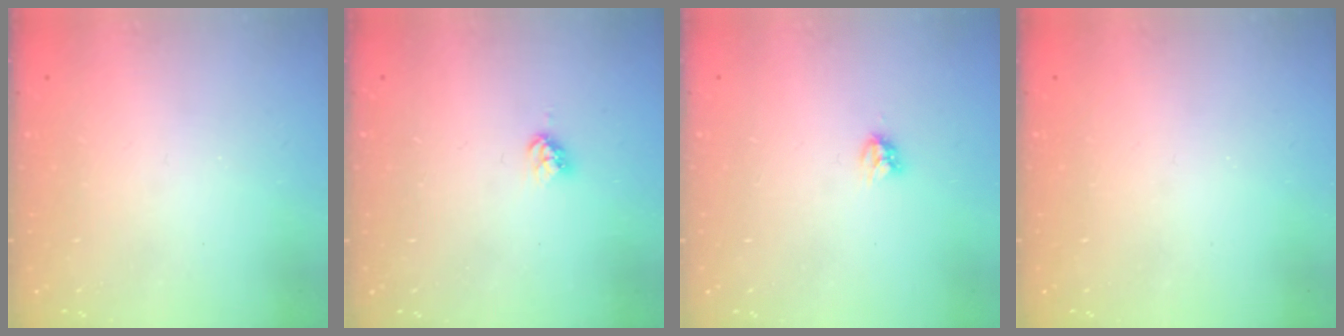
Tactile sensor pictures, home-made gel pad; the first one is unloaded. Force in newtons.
{"total": 3.2, "press": 3.2, "slide": 0.5}
{"total": 4.2, "press": 4.2, "slide": 0.5}
{"total": 0.0}